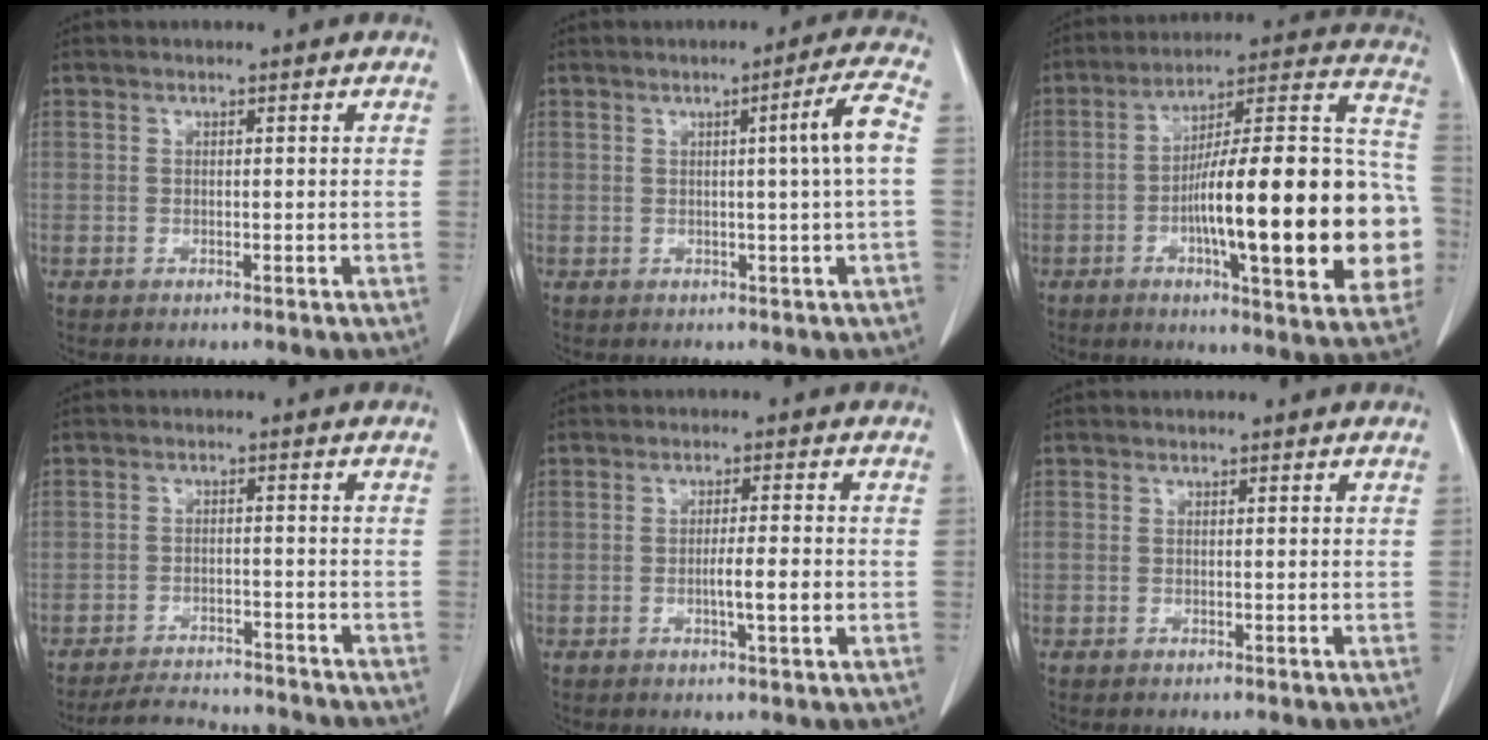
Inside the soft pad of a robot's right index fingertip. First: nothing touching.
{"total": 5.2, "force": [0.2, -1.4, 5.0], "torque": [-0.077, 0.000, 0.006]}
{"total": 27.0, "force": [-4.9, 4.8, 26.1], "torque": [-0.307, 0.024, -0.068]}
{"total": 7.5, "force": [-7.2, 1.5, 1.0], "torque": [-0.018, -0.001, -0.112]}
{"total": 3.9, "force": [-0.8, 0.0, 3.8], "torque": [-0.061, -0.001, -0.010]}
{"total": 0.0}